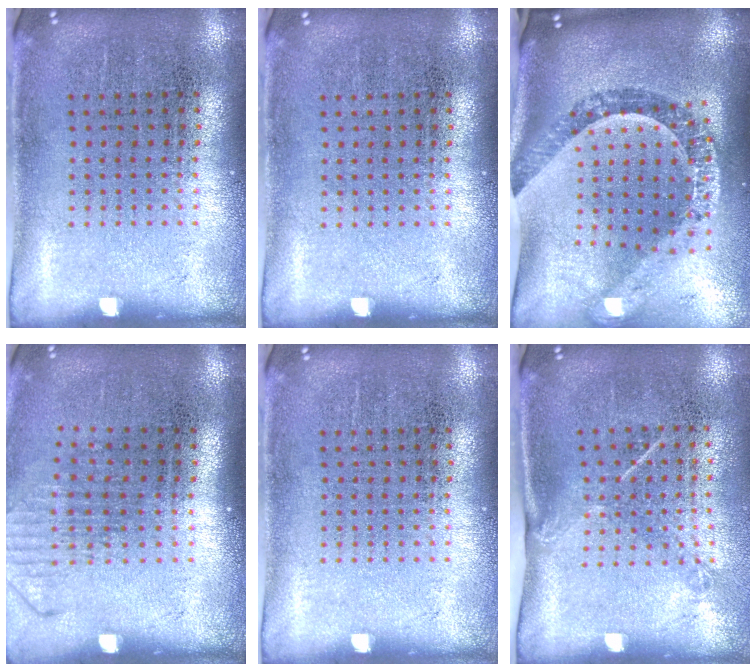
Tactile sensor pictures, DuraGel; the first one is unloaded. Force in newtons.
{"total": 0.0}
{"total": 2.2, "press": 1.8, "slide": 1.3}
{"total": 1.3, "press": 1.0, "slide": 0.8}
{"total": 0.0}
{"total": 1.5, "press": 1.0, "slide": 1.1}